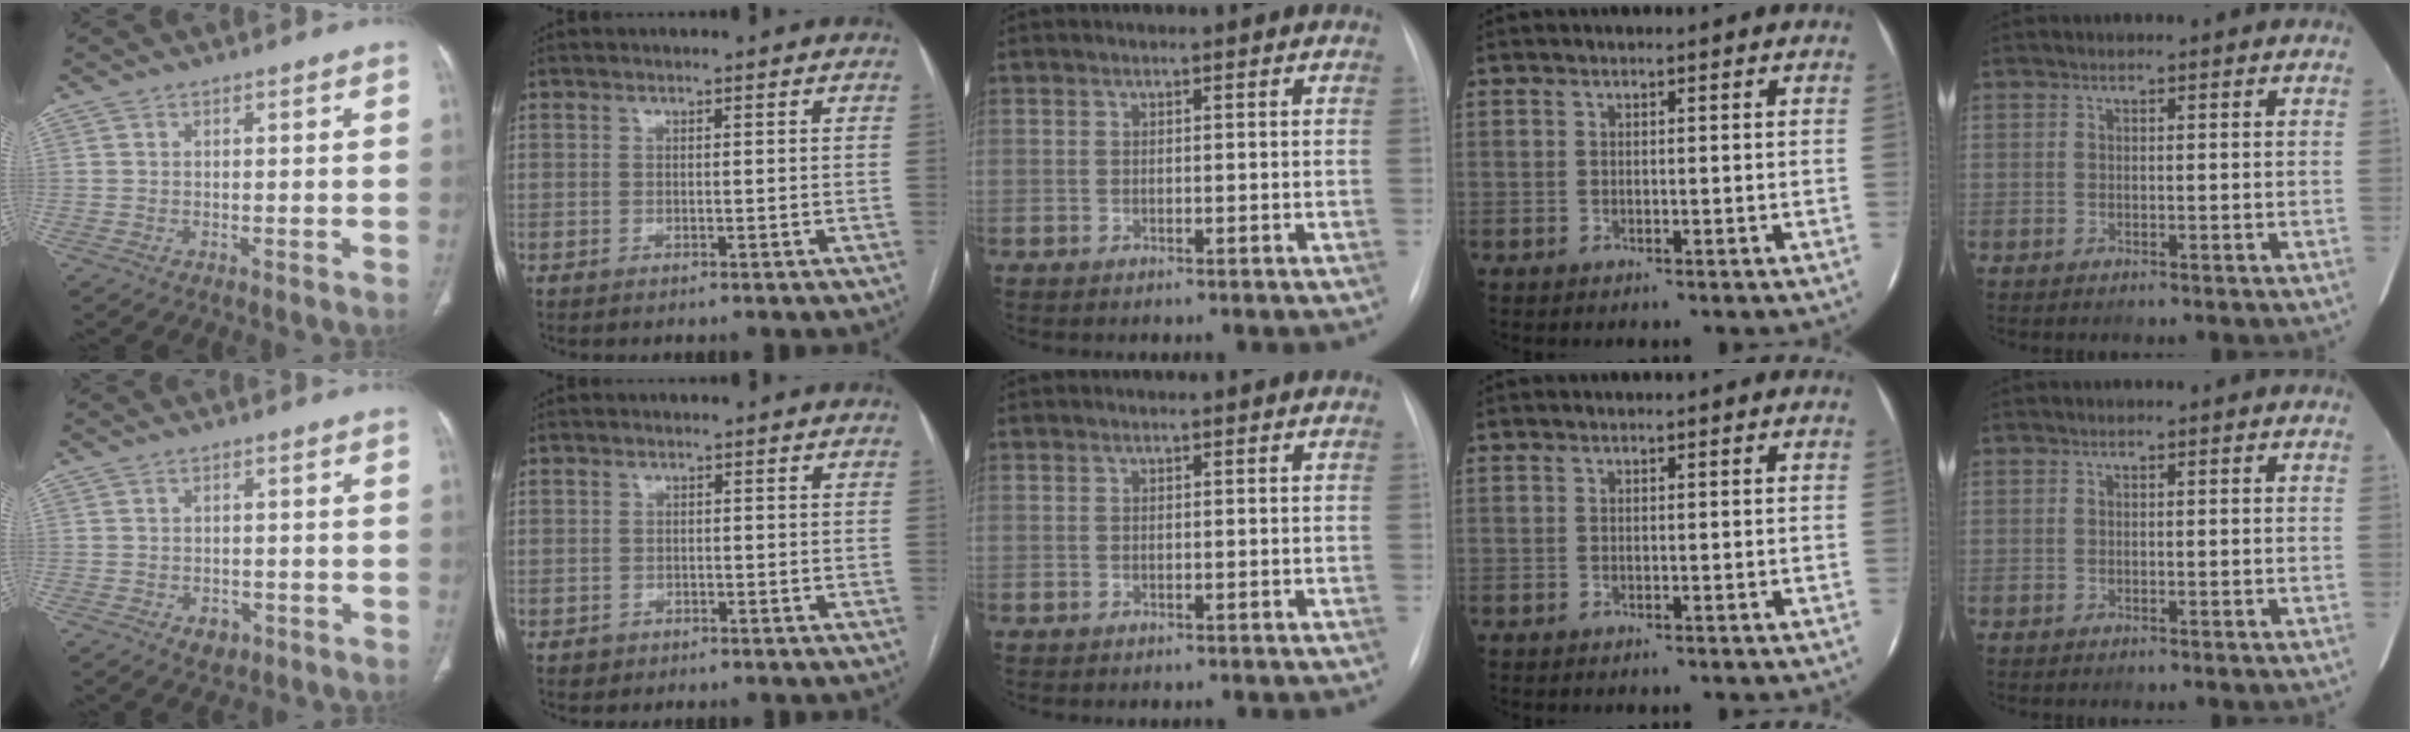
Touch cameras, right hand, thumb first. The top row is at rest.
{"thumb": {"total": 2.9, "force": [-1.2, 2.1, 1.6], "torque": [-0.012, 0.003, -0.009]}, "index": {"total": 1.4, "force": [-0.7, 1.2, 0.0], "torque": [-0.001, 0.006, -0.008]}, "middle": {"total": 0.8, "force": [0.8, 0.0, 0.0], "torque": [0.000, 0.002, 0.015]}}